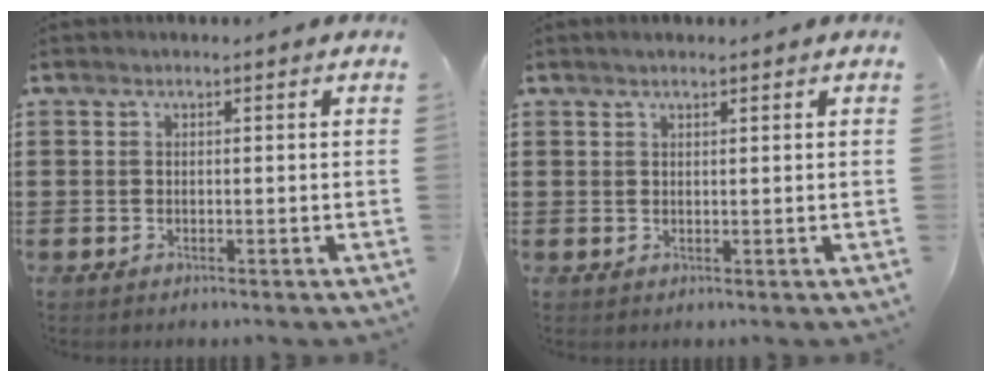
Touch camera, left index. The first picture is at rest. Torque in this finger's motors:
{"motor_torque": [1.15, 0.98, 0.05, 0.00]}